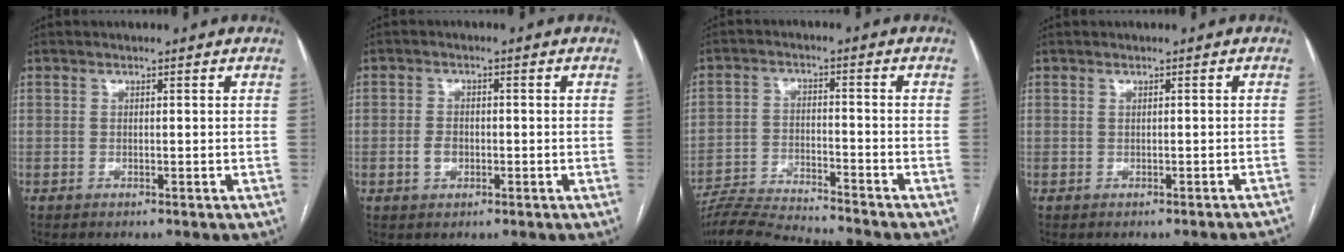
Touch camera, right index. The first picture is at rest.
{"total": 2.6, "force": [-0.7, 1.8, 1.8], "torque": [-0.035, 0.004, -0.011]}
{"total": 11.4, "force": [-11.0, -1.1, 2.7], "torque": [-0.045, -0.007, -0.192]}
{"total": 2.6, "force": [-2.4, -0.3, 0.8], "torque": [-0.004, 0.003, -0.021]}